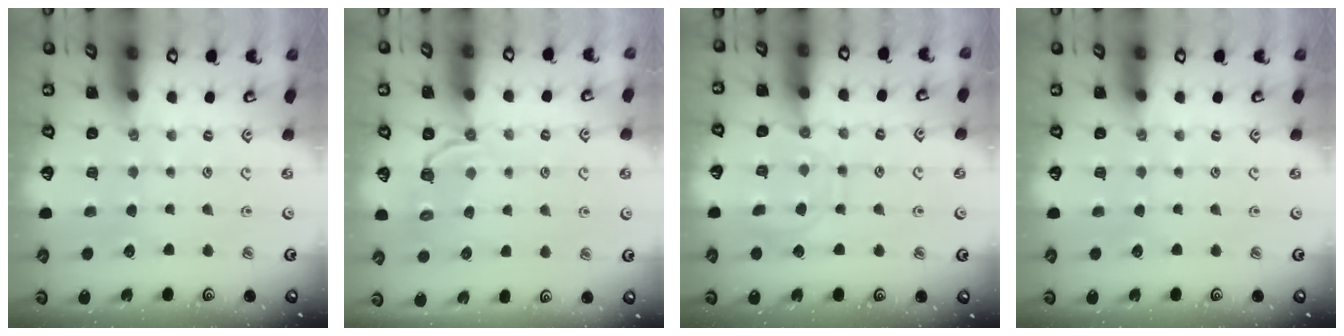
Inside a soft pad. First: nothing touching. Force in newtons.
{"total": 3.8, "press": 2.5, "slide": 2.9}
{"total": 10.2, "press": 10.2, "slide": 0.9}
{"total": 0.0}